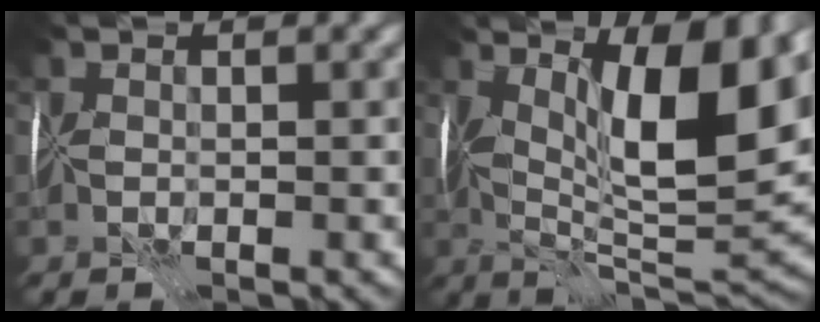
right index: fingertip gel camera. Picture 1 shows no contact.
{"total": 12.5, "force": [3.8, 4.1, 11.2], "torque": [-0.169, -0.007, 0.063]}